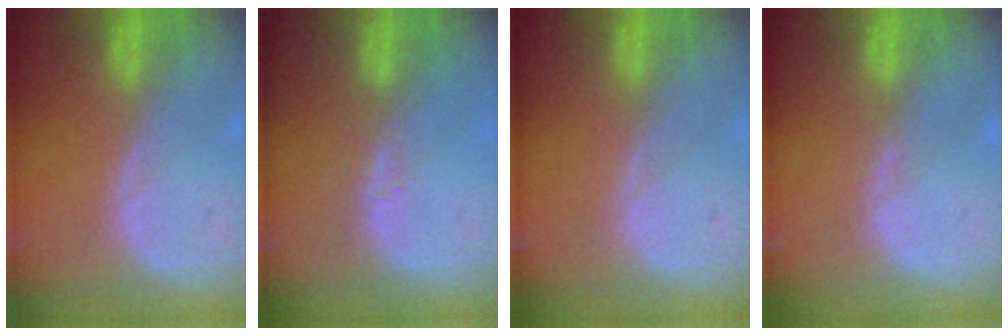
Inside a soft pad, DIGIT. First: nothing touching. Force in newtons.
{"total": 1.9, "press": 1.4, "slide": 1.3}
{"total": 0.0}
{"total": 0.7, "press": 0.7, "slide": 0.2}